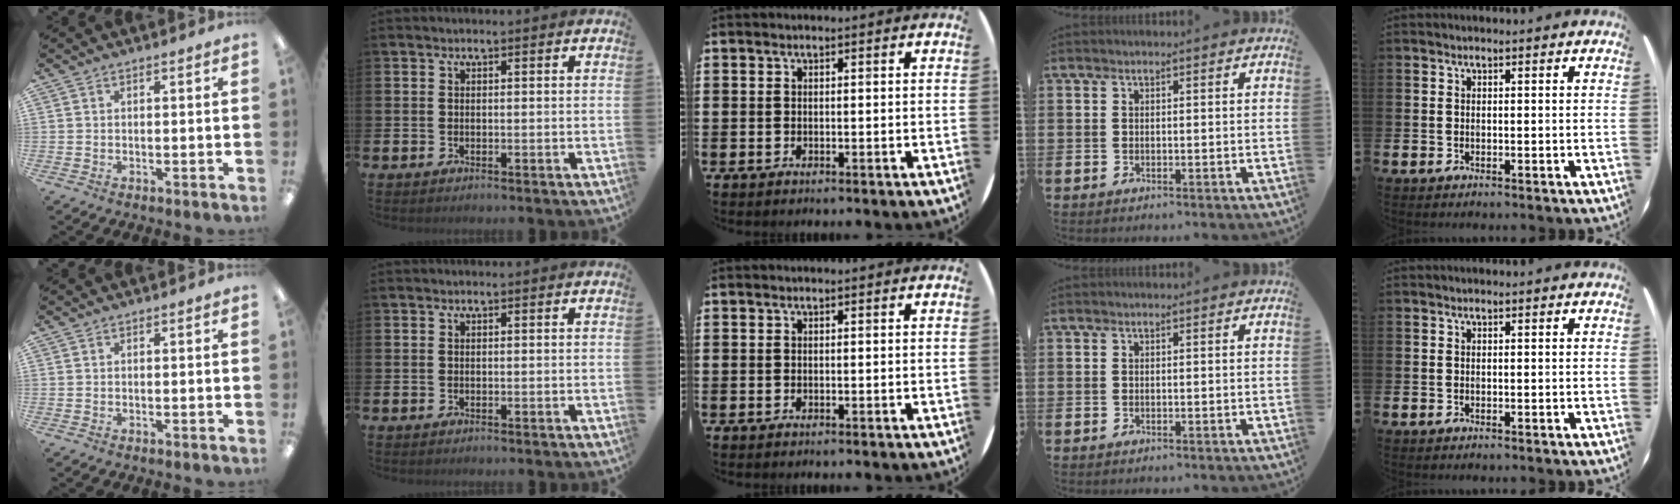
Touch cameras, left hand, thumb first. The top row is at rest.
{}